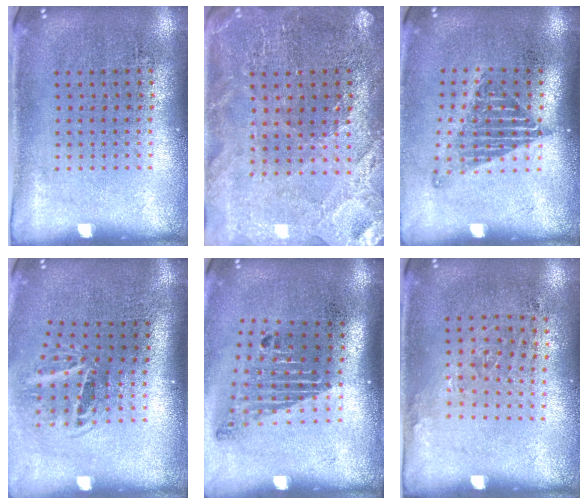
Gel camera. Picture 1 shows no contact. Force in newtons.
{"total": 1.5, "press": 1.4, "slide": 0.3}
{"total": 1.3, "press": 1.1, "slide": 0.7}
{"total": 2.0, "press": 1.3, "slide": 1.5}
{"total": 1.8, "press": 1.2, "slide": 1.3}
{"total": 0.9, "press": 0.7, "slide": 0.6}